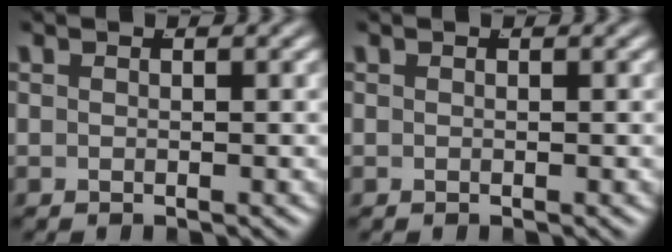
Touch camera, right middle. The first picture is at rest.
{"total": 0.0}